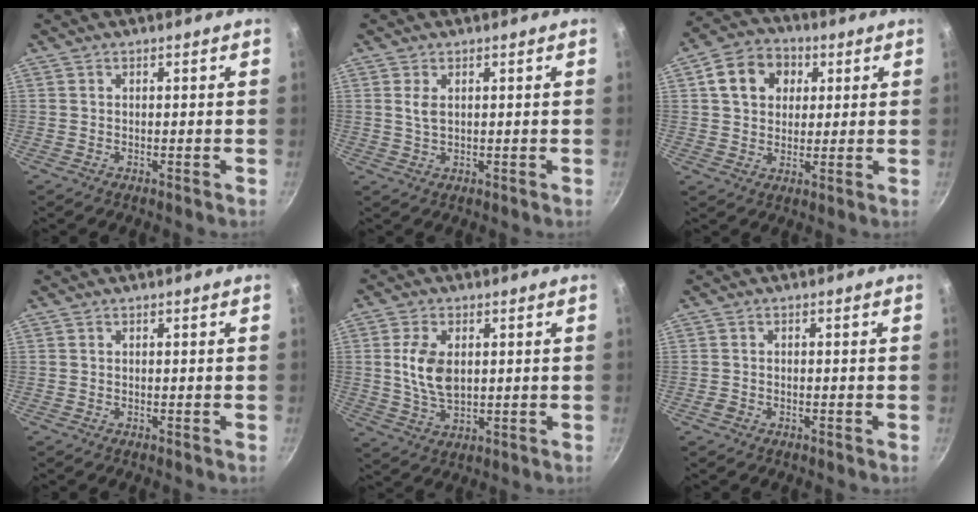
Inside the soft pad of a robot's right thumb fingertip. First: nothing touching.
{"total": 2.6, "force": [0.8, 1.4, 2.1], "torque": [-0.038, -0.006, 0.016]}
{"total": 10.6, "force": [3.2, 8.4, 5.6], "torque": [-0.073, 0.008, 0.041]}
{"total": 0.0}
{"total": 8.4, "force": [1.3, 5.1, 6.6], "torque": [-0.121, -0.009, 0.027]}
{"total": 1.4, "force": [-0.8, 0.9, 0.6], "torque": [-0.016, 0.007, -0.015]}